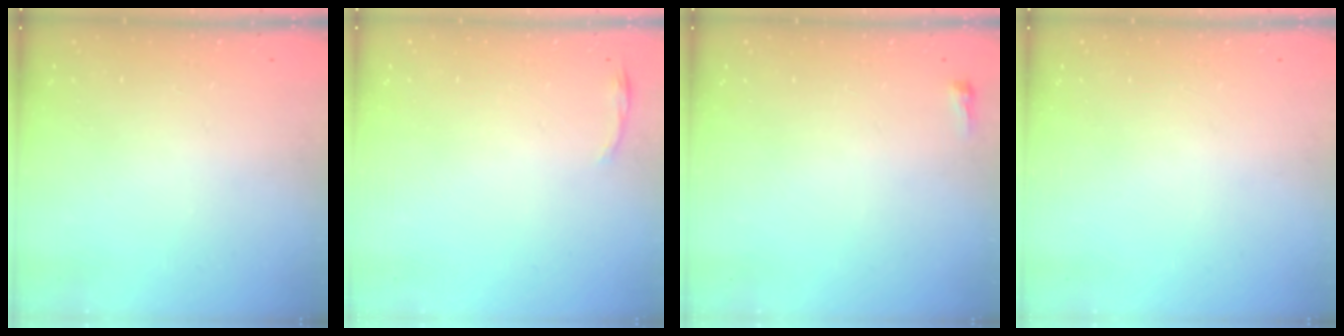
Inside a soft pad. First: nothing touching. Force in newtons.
{"total": 3.6, "press": 3.5, "slide": 0.7}
{"total": 2.4, "press": 2.4, "slide": 0.6}
{"total": 0.0}